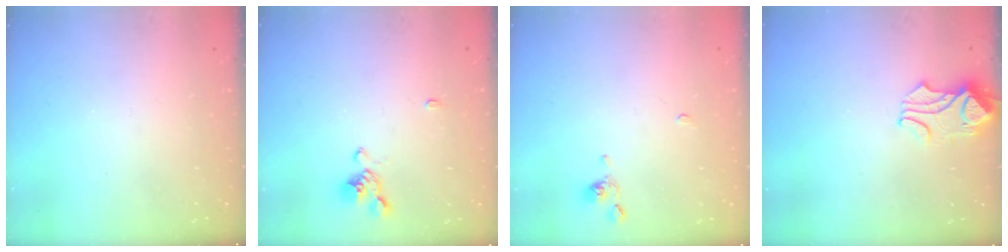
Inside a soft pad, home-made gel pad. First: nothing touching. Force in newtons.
{"total": 1.7, "press": 1.5, "slide": 0.9}
{"total": 0.6, "press": 0.4, "slide": 0.4}
{"total": 1.3, "press": 1.2, "slide": 0.4}